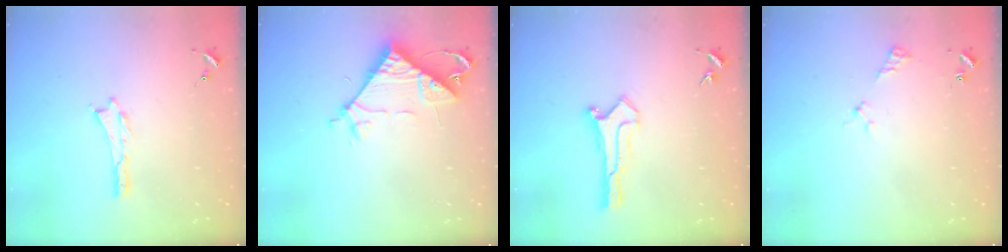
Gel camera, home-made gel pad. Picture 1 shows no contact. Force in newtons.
{"total": 7.8, "press": 7.8, "slide": 0.7}
{"total": 0.0}
{"total": 2.5, "press": 2.5, "slide": 0.3}